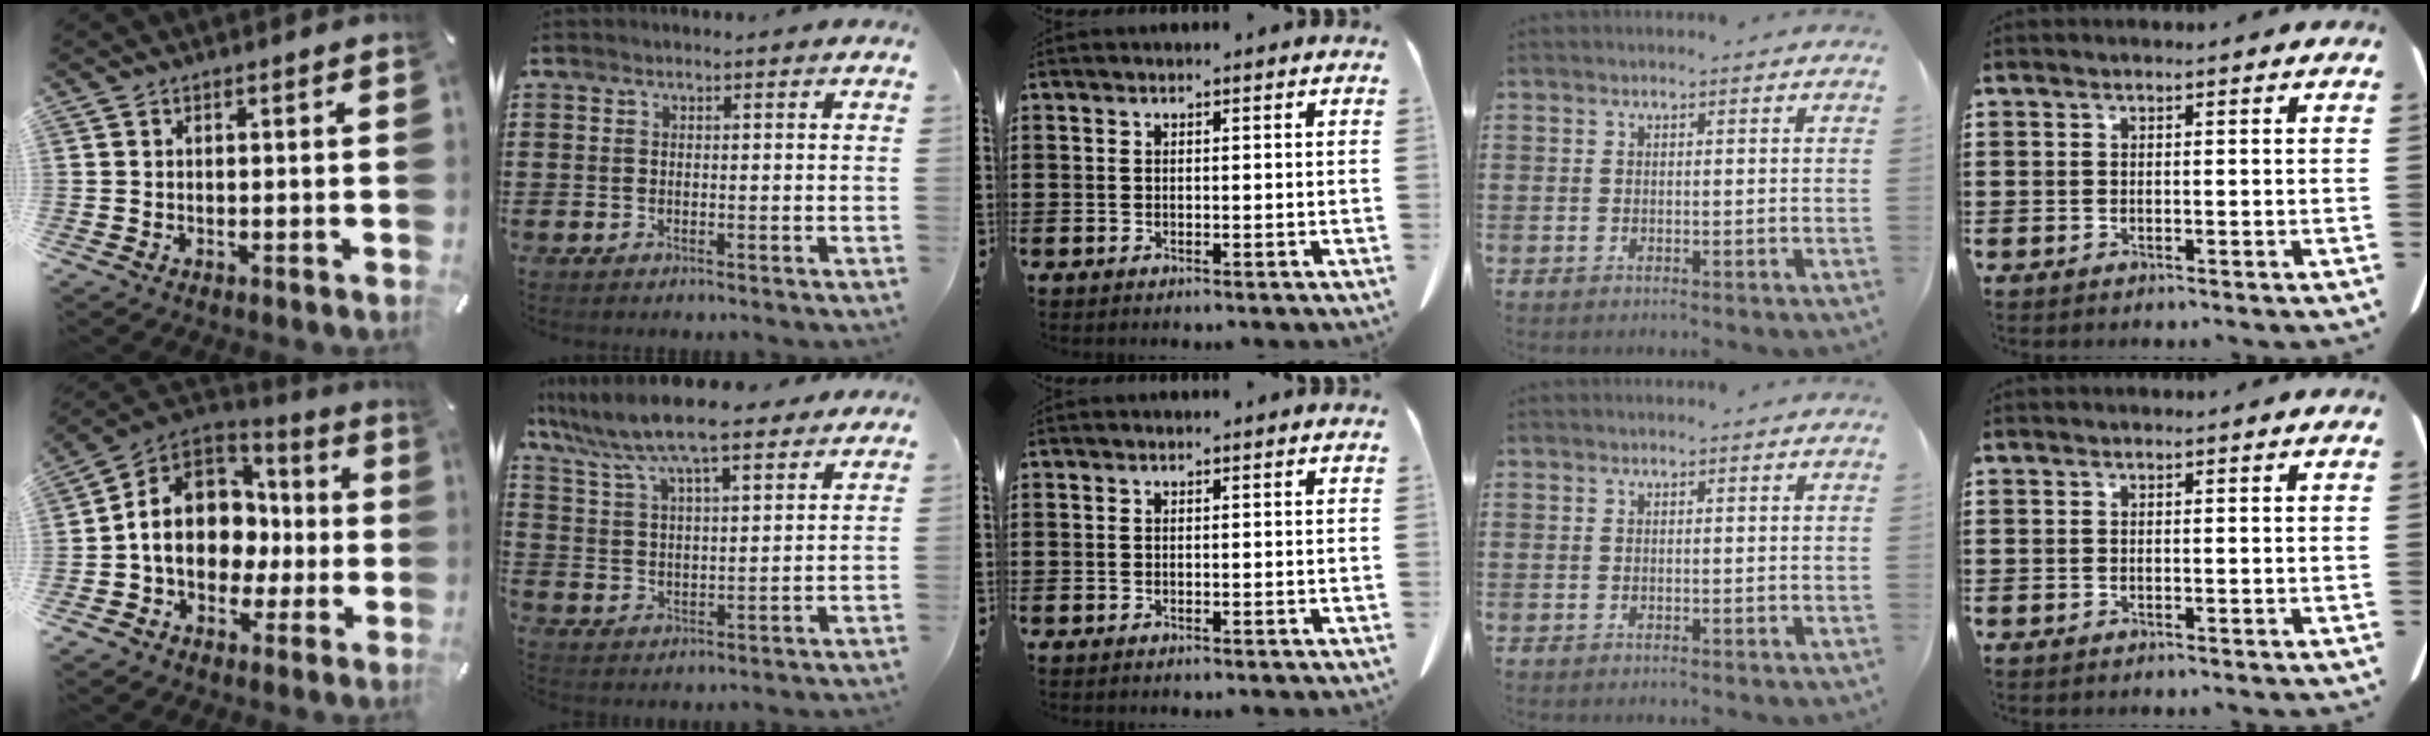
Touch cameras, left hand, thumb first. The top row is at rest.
{"thumb": {"total": 14.1, "force": [-1.0, 12.0, 7.2], "torque": [-0.143, 0.009, -0.012]}, "index": {"total": 10.1, "force": [8.5, 1.5, 5.2], "torque": [-0.130, -0.027, 0.147]}}